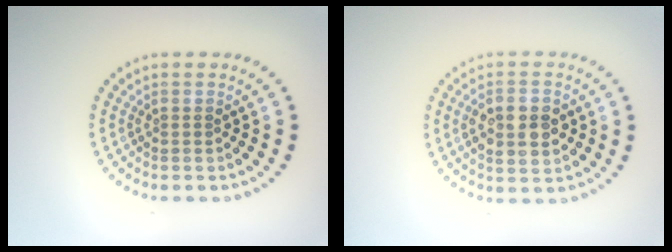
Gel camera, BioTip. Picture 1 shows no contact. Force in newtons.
{"total": 4.4, "press": 4.3, "slide": 0.4}